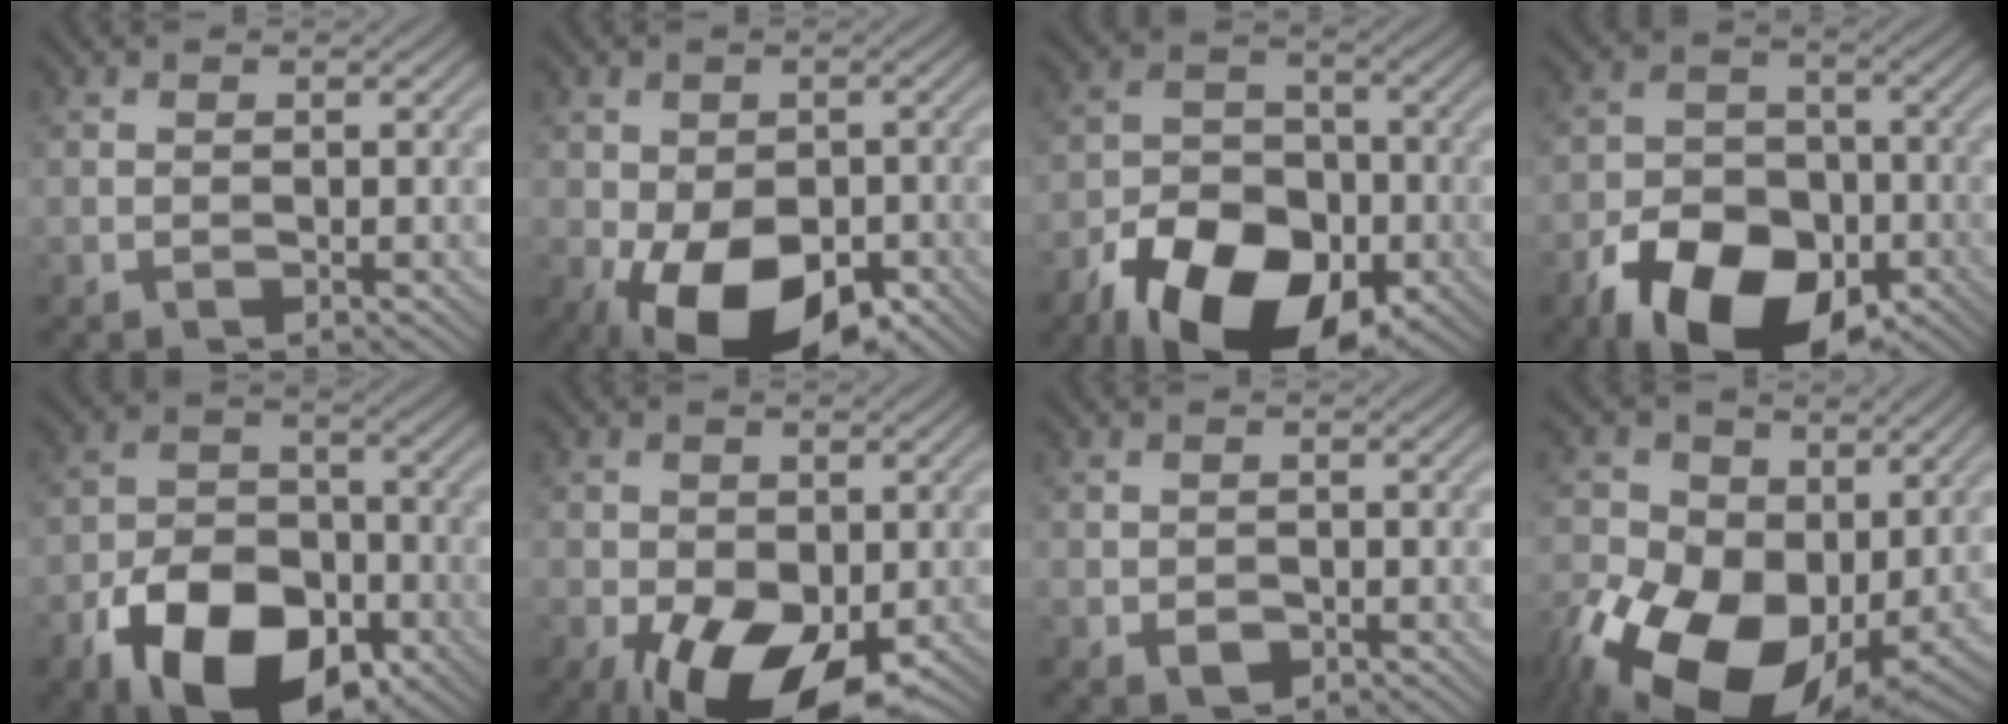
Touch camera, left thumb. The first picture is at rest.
{"total": 13.1, "force": [-6.1, 7.5, 8.8], "torque": [-0.135, -0.036, -0.089]}
{"total": 15.3, "force": [-8.6, 9.0, 9.0], "torque": [-0.164, -0.027, -0.156]}
{"total": 13.8, "force": [-7.7, 8.3, 8.0], "torque": [-0.152, -0.022, -0.138]}
{"total": 14.1, "force": [-7.4, 8.4, 8.6], "torque": [-0.177, -0.024, -0.130]}
{"total": 10.7, "force": [-4.4, 5.9, 7.7], "torque": [-0.132, -0.028, -0.071]}
{"total": 1.6, "force": [-0.5, 1.2, 0.9], "torque": [-0.017, -0.008, -0.008]}
{"total": 18.5, "force": [-5.0, 12.5, 12.7], "torque": [-0.271, -0.032, -0.073]}